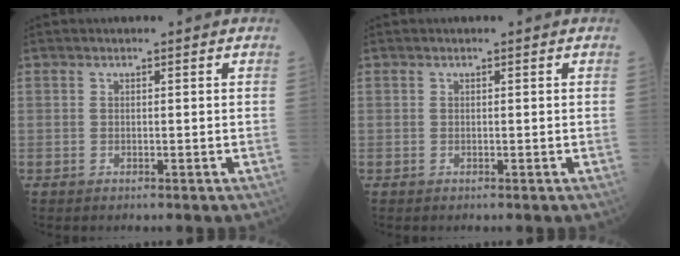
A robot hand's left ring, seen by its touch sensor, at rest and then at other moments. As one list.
[{"total": 0.0}]